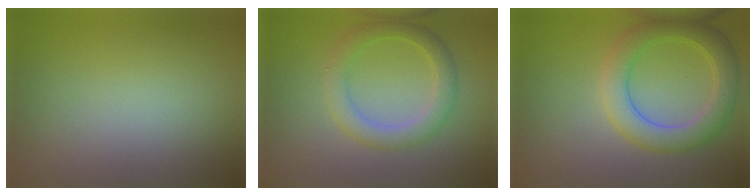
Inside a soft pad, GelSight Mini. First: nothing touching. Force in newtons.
{"total": 3.3, "press": 3.3, "slide": 0.1}
{"total": 4.9, "press": 4.9, "slide": 0.2}